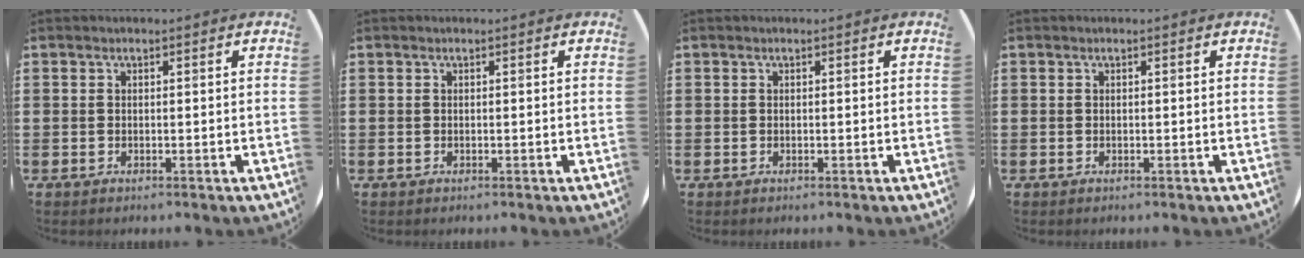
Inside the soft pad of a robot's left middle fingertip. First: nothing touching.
{"total": 0.0}
{"total": 0.0}
{"total": 0.0}